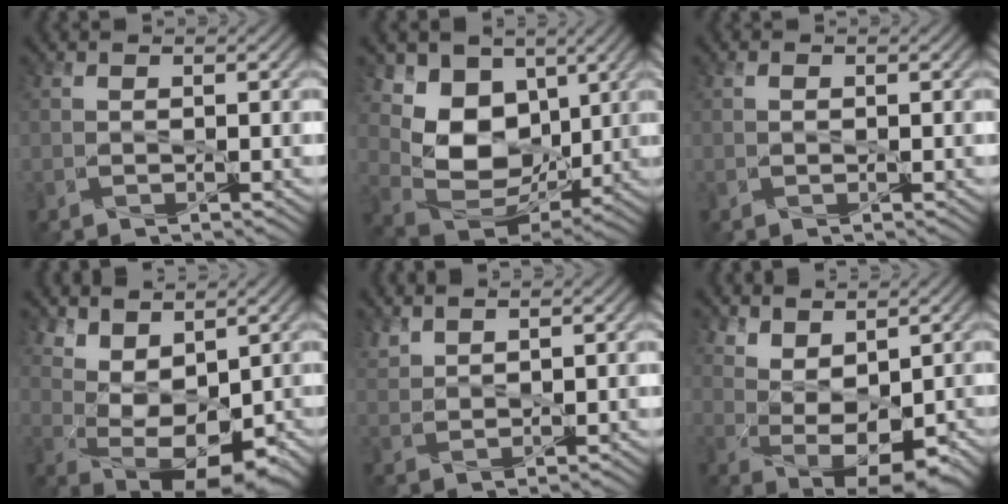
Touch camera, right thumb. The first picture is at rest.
{"total": 10.9, "force": [3.1, 8.0, 6.7], "torque": [-0.146, -0.016, 0.051]}
{"total": 0.6, "force": [0.1, 0.4, 0.4], "torque": [-0.008, 0.000, 0.001]}
{"total": 9.5, "force": [4.1, 4.8, 7.1], "torque": [-0.135, -0.002, 0.089]}
{"total": 2.7, "force": [2.3, 0.7, 1.1], "torque": [-0.029, 0.003, 0.057]}
{"total": 7.4, "force": [2.9, 3.9, 5.7], "torque": [-0.109, -0.005, 0.062]}